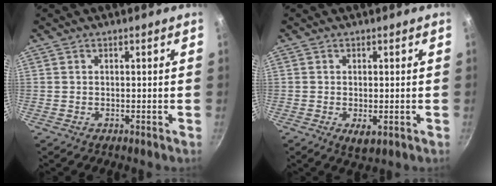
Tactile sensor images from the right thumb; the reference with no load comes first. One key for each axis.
{"total": 3.1, "fx": -0.8, "fy": 1.3, "fz": 2.7, "tx": -0.046, "ty": -0.012, "tz": -0.009}